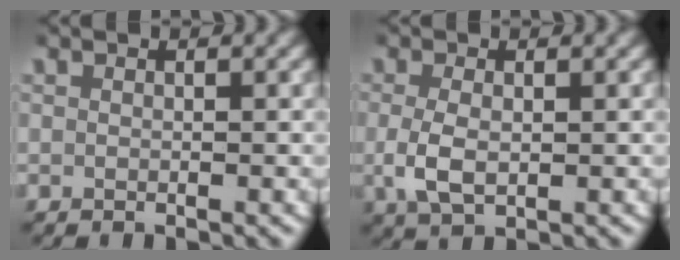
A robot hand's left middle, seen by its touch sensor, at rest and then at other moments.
{"total": 3.3, "force": [-0.4, 1.9, 2.7], "torque": [-0.072, -0.010, 0.001]}